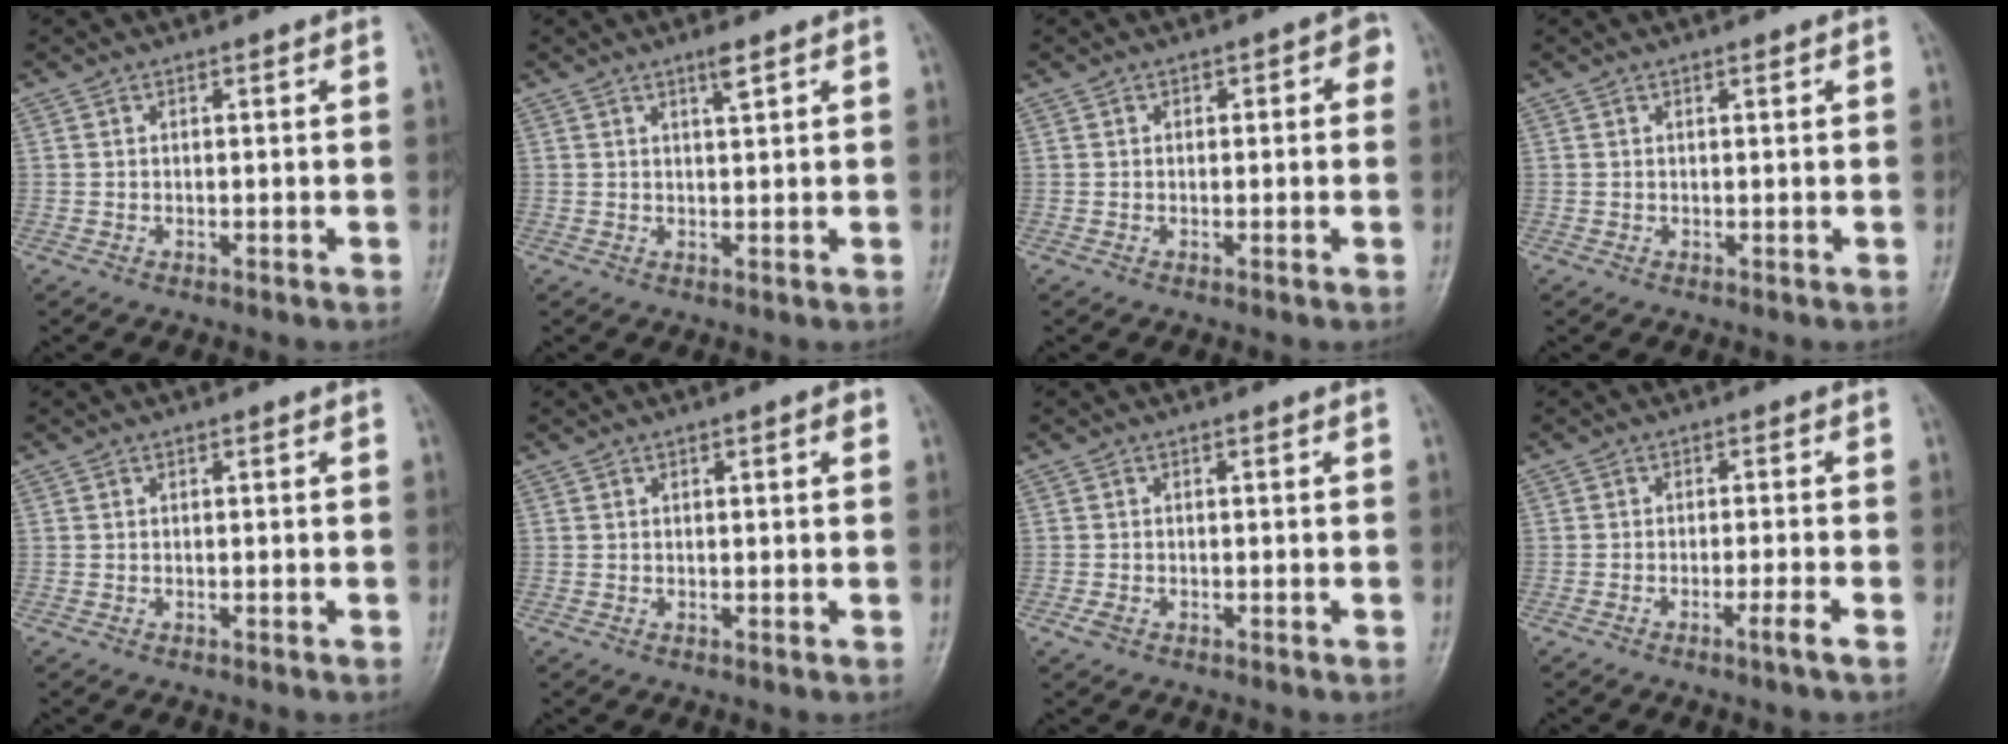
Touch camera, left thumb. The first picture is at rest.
{"total": 2.0, "force": [1.2, 0.2, 1.5], "torque": [-0.026, -0.004, 0.023]}
{"total": 2.7, "force": [0.4, 1.8, 2.0], "torque": [-0.004, 0.011, -0.002]}
{"total": 0.5, "force": [0.4, 0.1, 0.4], "torque": [-0.007, -0.002, 0.005]}
{"total": 0.0}
{"total": 1.7, "force": [0.6, 0.5, 1.5], "torque": [-0.015, 0.003, 0.008]}
{"total": 1.3, "force": [-0.7, 0.9, 0.6], "torque": [-0.014, 0.000, -0.014]}
{"total": 2.3, "force": [-1.5, -0.5, 1.7], "torque": [-0.037, 0.003, -0.032]}